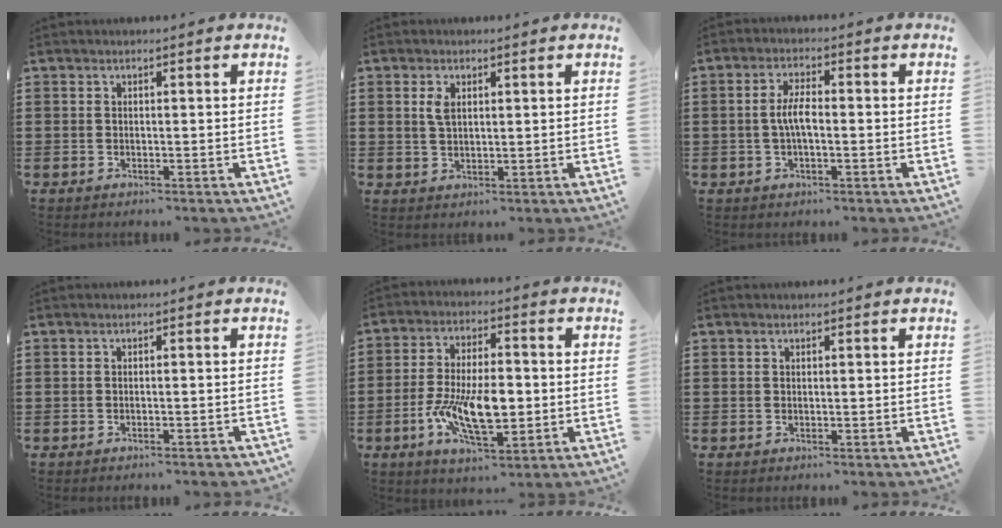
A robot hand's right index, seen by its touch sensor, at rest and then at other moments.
{"total": 2.6, "force": [0.9, 1.3, 2.0], "torque": [-0.045, 0.006, 0.015]}
{"total": 4.1, "force": [-0.5, 1.3, 3.8], "torque": [-0.084, 0.000, -0.016]}
{"total": 0.6, "force": [-0.6, 0.1, 0.3], "torque": [-0.007, -0.002, -0.011]}
{"total": 10.8, "force": [-2.2, 5.0, 9.4], "torque": [-0.195, -0.008, -0.043]}
{"total": 0.0}